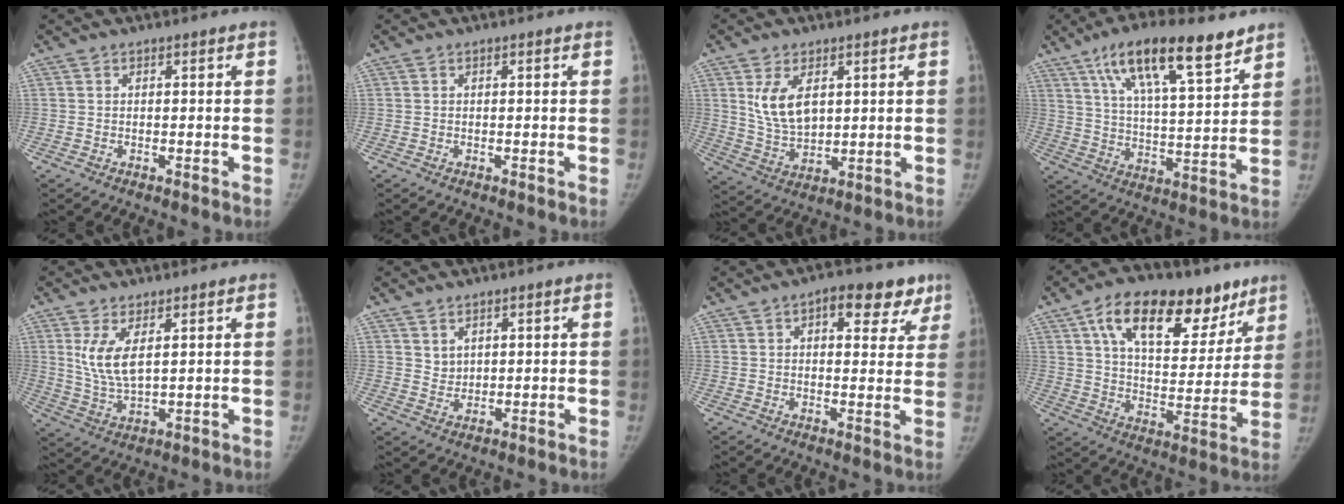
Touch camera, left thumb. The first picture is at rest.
{"total": 0.0}
{"total": 8.5, "force": [3.1, 4.8, 6.4], "torque": [-0.101, -0.019, 0.072]}
{"total": 17.8, "force": [11.2, 4.9, 12.9], "torque": [-0.195, -0.038, 0.194]}
{"total": 7.2, "force": [2.5, 3.0, 6.0], "torque": [-0.118, -0.018, 0.060]}
{"total": 2.5, "force": [1.6, 1.7, 0.8], "torque": [0.001, -0.015, 0.034]}
{"total": 9.9, "force": [5.3, 5.1, 6.6], "torque": [-0.041, -0.013, 0.064]}
{"total": 23.6, "force": [13.4, 12.0, 15.3], "torque": [-0.192, -0.024, 0.213]}